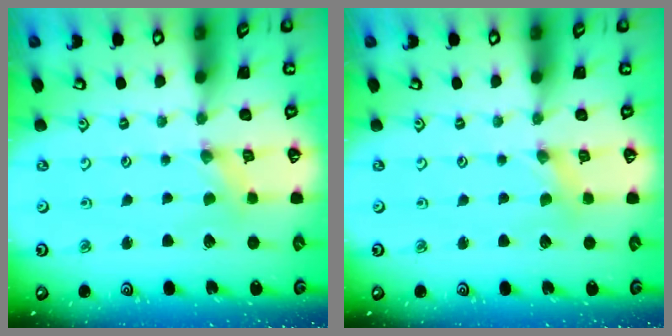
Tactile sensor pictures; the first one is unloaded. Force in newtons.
{"total": 0.0}